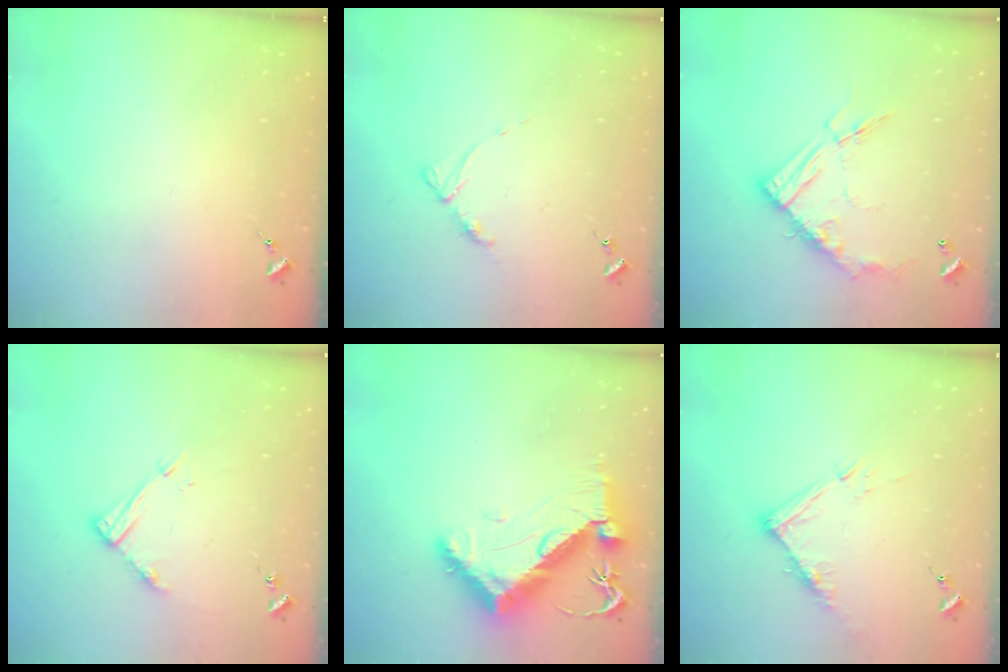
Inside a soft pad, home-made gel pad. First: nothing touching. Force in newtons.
{"total": 5.2, "press": 5.1, "slide": 0.6}
{"total": 16.0, "press": 15.9, "slide": 1.5}
{"total": 11.0, "press": 11.0, "slide": 0.8}
{"total": 12.1, "press": 12.0, "slide": 1.7}
{"total": 10.5, "press": 10.5, "slide": 0.8}